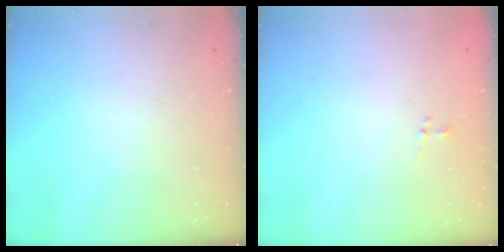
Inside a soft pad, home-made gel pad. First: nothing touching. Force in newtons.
{"total": 0.0}